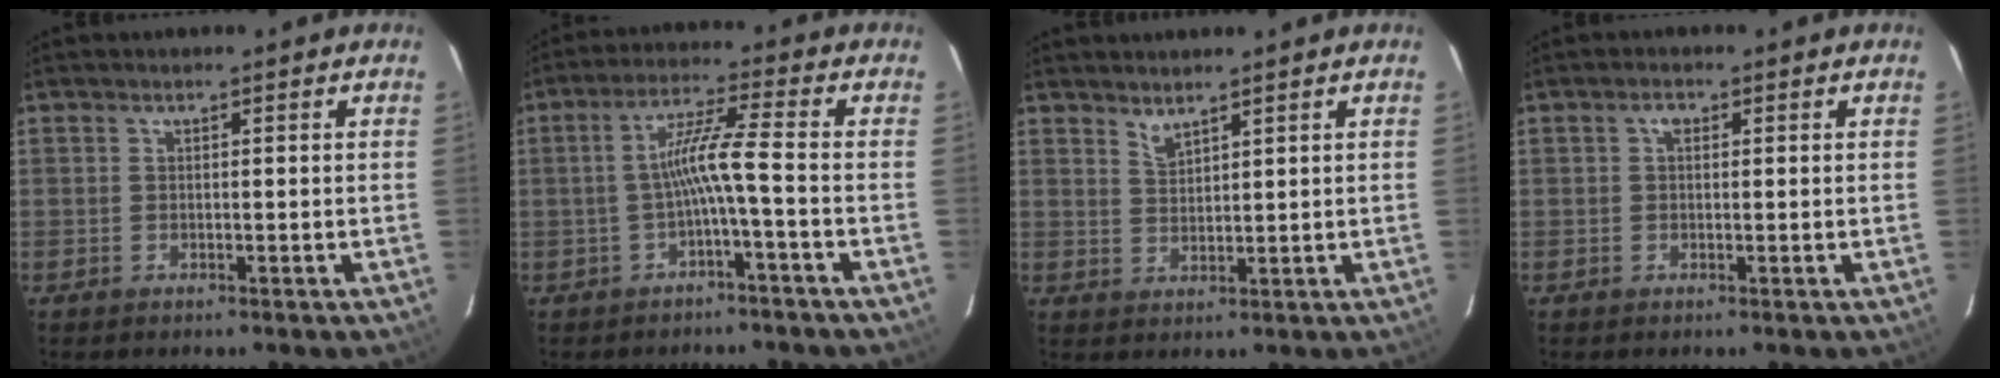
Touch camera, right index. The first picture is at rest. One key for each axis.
{"total": 6.1, "fx": -2.1, "fy": -0.9, "fz": 5.6, "tx": -0.122, "ty": 0.009, "tz": -0.036}
{"total": 2.4, "fx": 2.2, "fy": 0.4, "fz": 0.9, "tx": -0.016, "ty": 0.000, "tz": 0.040}
{"total": 1.4, "fx": 0.4, "fy": 1.0, "fz": 0.9, "tx": -0.014, "ty": 0.008, "tz": 0.003}